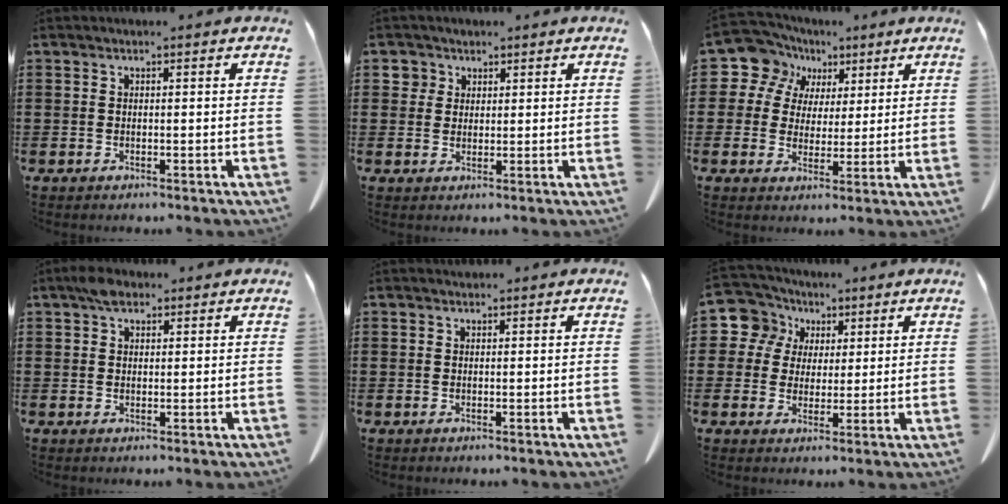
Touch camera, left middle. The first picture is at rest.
{"total": 2.7, "force": [1.6, 2.2, 0.3], "torque": [-0.009, 0.006, 0.026]}
{"total": 9.3, "force": [4.9, 7.5, 2.2], "torque": [-0.116, -0.024, 0.089]}
{"total": 2.8, "force": [1.8, 1.5, 1.4], "torque": [-0.025, 0.004, 0.032]}
{"total": 0.6, "force": [0.5, 0.3, 0.0], "torque": [-0.001, 0.001, 0.010]}
{"total": 7.7, "force": [3.0, 6.9, 1.7], "torque": [-0.075, -0.004, 0.055]}